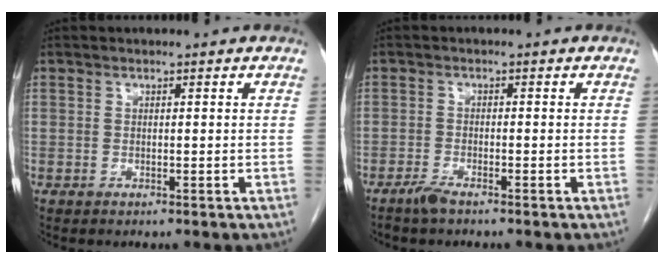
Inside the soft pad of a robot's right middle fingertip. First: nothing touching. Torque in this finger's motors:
{"motor_torque": [-0.25, 0.09, -0.01, 0.00]}